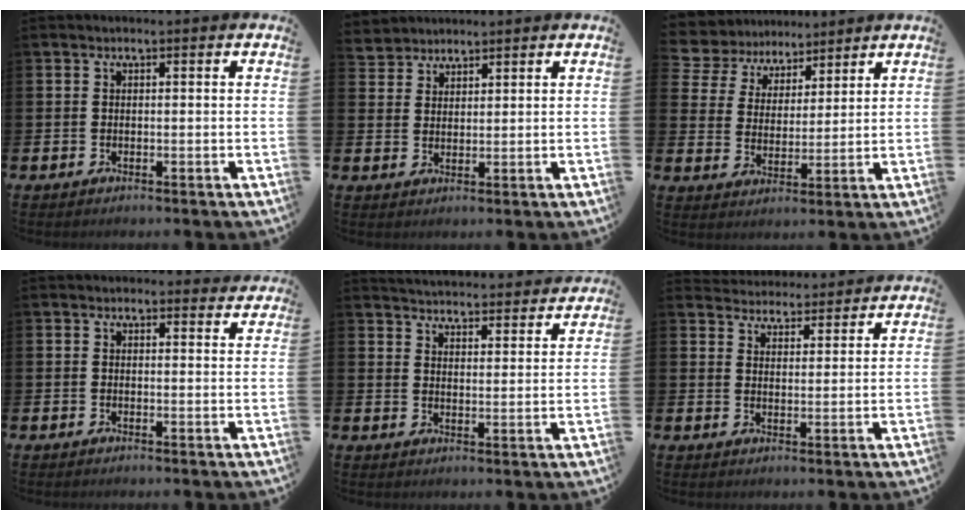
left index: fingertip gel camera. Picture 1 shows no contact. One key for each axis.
{"total": 3.3, "fx": 3.1, "fy": 0.9, "fz": -0.6, "tx": 0.002, "ty": -0.013, "tz": 0.060}
{"total": 5.5, "fx": 4.8, "fy": 2.6, "fz": -0.9, "tx": -0.025, "ty": -0.033, "tz": 0.086}
{"total": 1.0, "fx": 0.9, "fy": 0.5, "fz": 0.1, "tx": 0.005, "ty": -0.001, "tz": 0.015}
{"total": 4.8, "fx": 4.8, "fy": 0.5, "fz": 0.0, "tx": -0.015, "ty": -0.037, "tz": 0.086}
{"total": 4.2, "fx": 4.2, "fy": 0.7, "fz": -0.3, "tx": -0.005, "ty": -0.027, "tz": 0.076}